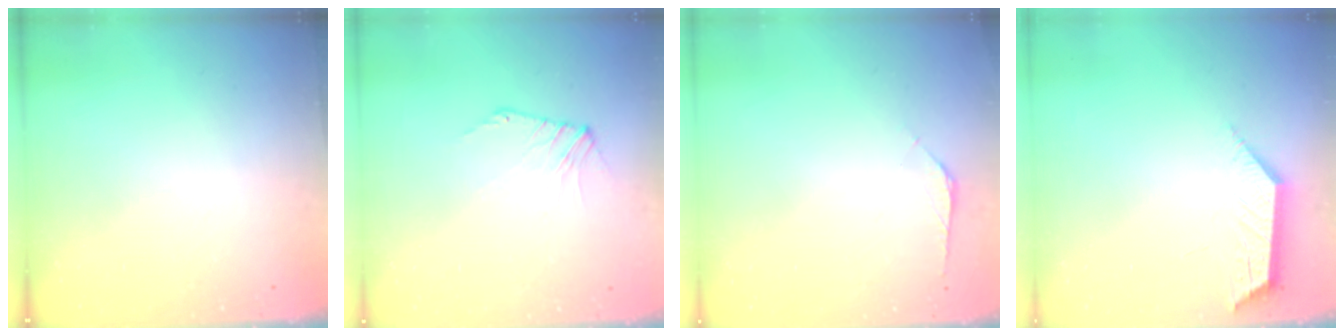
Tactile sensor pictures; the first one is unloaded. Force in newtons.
{"total": 3.9, "press": 3.9, "slide": 0.6}
{"total": 1.1, "press": 1.0, "slide": 0.5}
{"total": 2.2, "press": 2.2, "slide": 0.5}